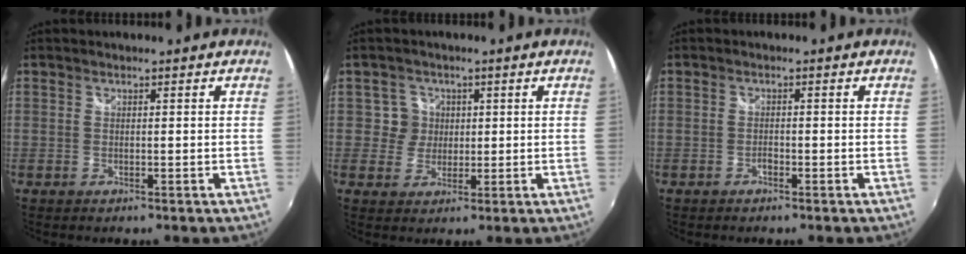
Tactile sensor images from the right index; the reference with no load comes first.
{"total": 3.8, "force": [0.7, 3.8, 0.0], "torque": [0.012, 0.014, 0.009]}
{"total": 0.9, "force": [-0.6, 0.6, 0.3], "torque": [-0.006, 0.001, -0.012]}